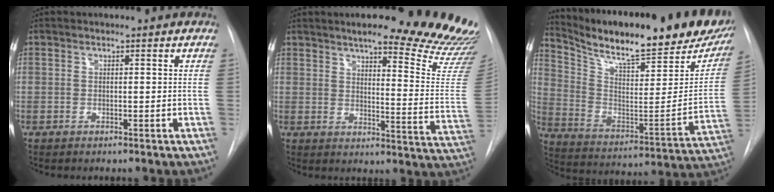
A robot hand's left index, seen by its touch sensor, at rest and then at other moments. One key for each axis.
{"total": 21.4, "fx": 19.2, "fy": 0.7, "fz": 9.5, "tx": -0.118, "ty": -0.108, "tz": 0.219}
{"total": 29.0, "fx": 23.8, "fy": 5.2, "fz": 15.8, "tx": -0.254, "ty": -0.051, "tz": 0.336}